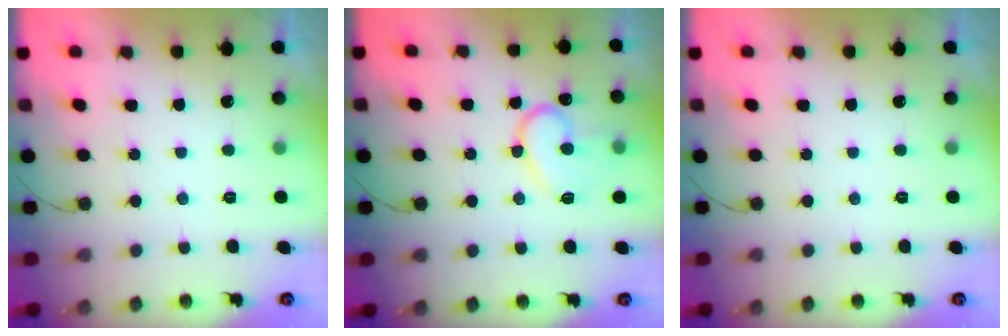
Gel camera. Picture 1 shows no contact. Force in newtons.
{"total": 14.1, "press": 14.0, "slide": 1.3}
{"total": 0.0}